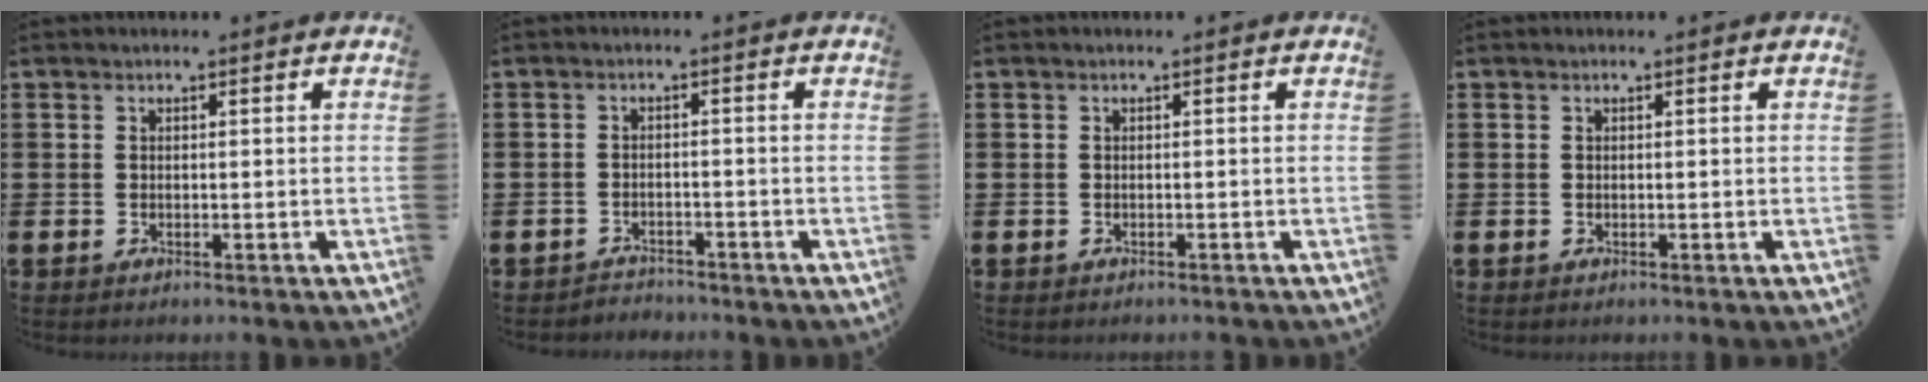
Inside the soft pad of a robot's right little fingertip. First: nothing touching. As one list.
[{"total": 1.7, "force": [-1.7, 0.2, -0.3], "torque": [-0.001, 0.004, -0.039]}, {"total": 0.0}, {"total": 0.0}]